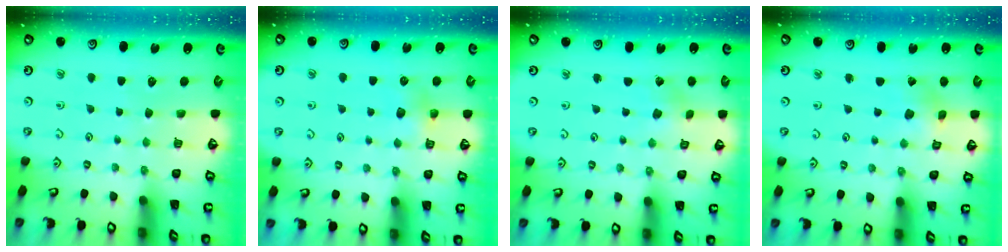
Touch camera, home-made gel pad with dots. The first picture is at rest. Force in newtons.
{"total": 4.7, "press": 4.6, "slide": 0.7}
{"total": 0.0}
{"total": 1.3, "press": 1.3, "slide": 0.2}